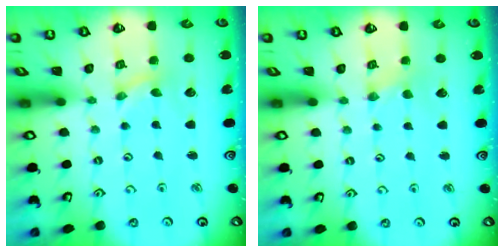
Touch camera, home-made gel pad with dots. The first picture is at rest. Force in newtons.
{"total": 0.7, "press": 0.7, "slide": 0.1}